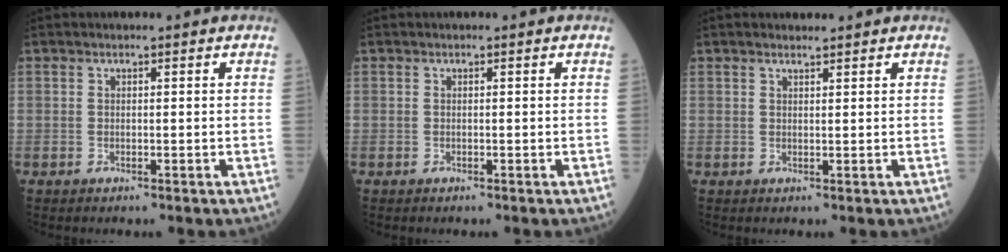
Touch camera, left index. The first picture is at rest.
{"total": 0.0}
{"total": 1.9, "force": [1.7, 0.4, 0.7], "torque": [-0.017, 0.007, 0.029]}